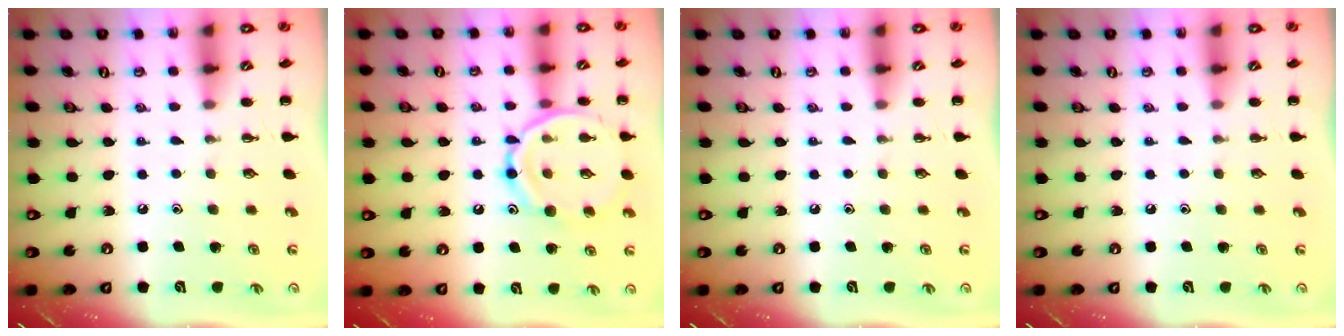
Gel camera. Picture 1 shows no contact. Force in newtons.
{"total": 16.0, "press": 15.9, "slide": 1.3}
{"total": 0.0}
{"total": 0.0}